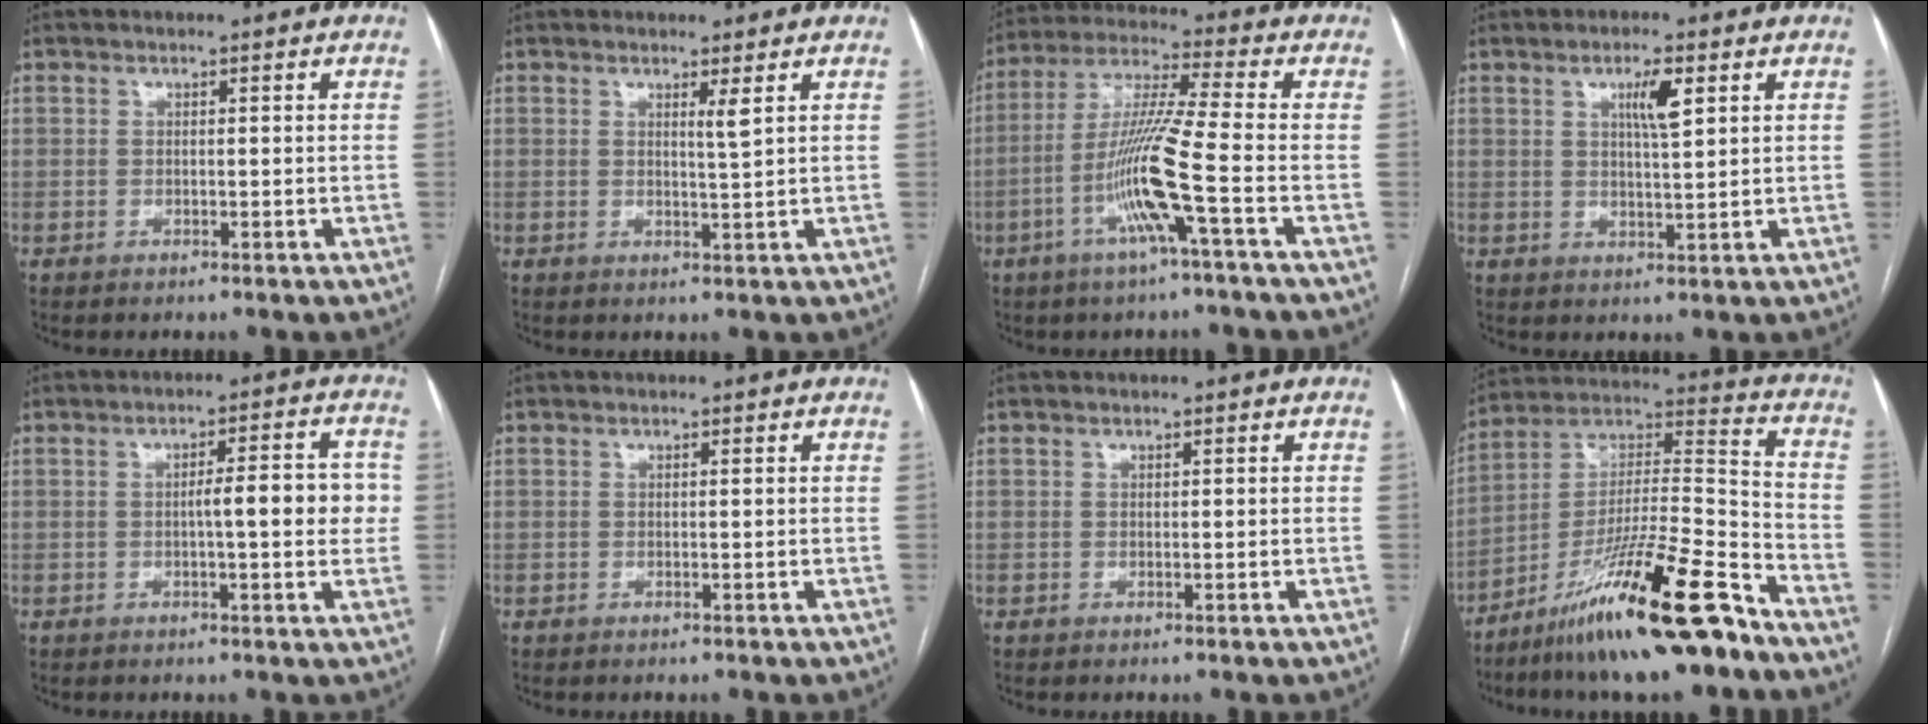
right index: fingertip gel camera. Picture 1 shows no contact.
{"total": 1.7, "force": [1.0, -0.4, 1.3], "torque": [-0.026, -0.010, 0.021]}
{"total": 11.7, "force": [-4.1, -1.3, 10.9], "torque": [-0.222, -0.002, -0.082]}
{"total": 4.4, "force": [1.9, 0.5, 3.9], "torque": [-0.068, 0.000, 0.033]}
{"total": 7.0, "force": [-0.2, 1.3, 6.8], "torque": [-0.093, 0.018, -0.002]}
{"total": 0.0}
{"total": 0.0}
{"total": 21.3, "force": [-14.4, 1.2, 15.6], "torque": [-0.274, -0.018, -0.247]}